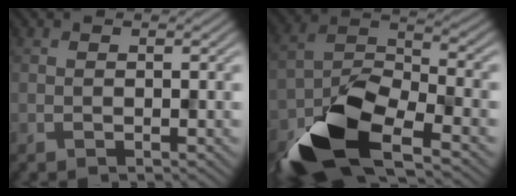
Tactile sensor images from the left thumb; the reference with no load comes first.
{"total": 12.9, "force": [-7.8, 5.7, 8.6], "torque": [-0.172, -0.020, -0.156]}